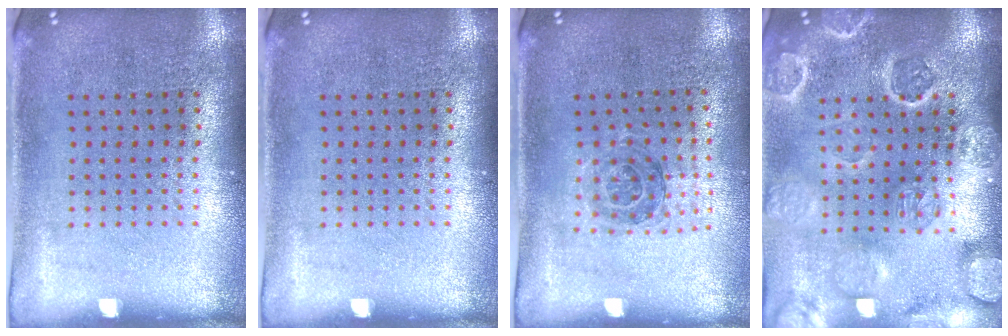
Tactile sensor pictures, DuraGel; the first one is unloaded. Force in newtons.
{"total": 0.0}
{"total": 1.0, "press": 1.0, "slide": 0.1}
{"total": 3.4, "press": 3.2, "slide": 1.3}